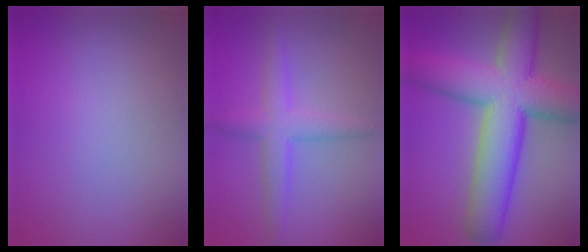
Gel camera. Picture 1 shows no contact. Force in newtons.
{"total": 3.3, "press": 3.3, "slide": 0.1}
{"total": 12.6, "press": 12.6, "slide": 0.6}